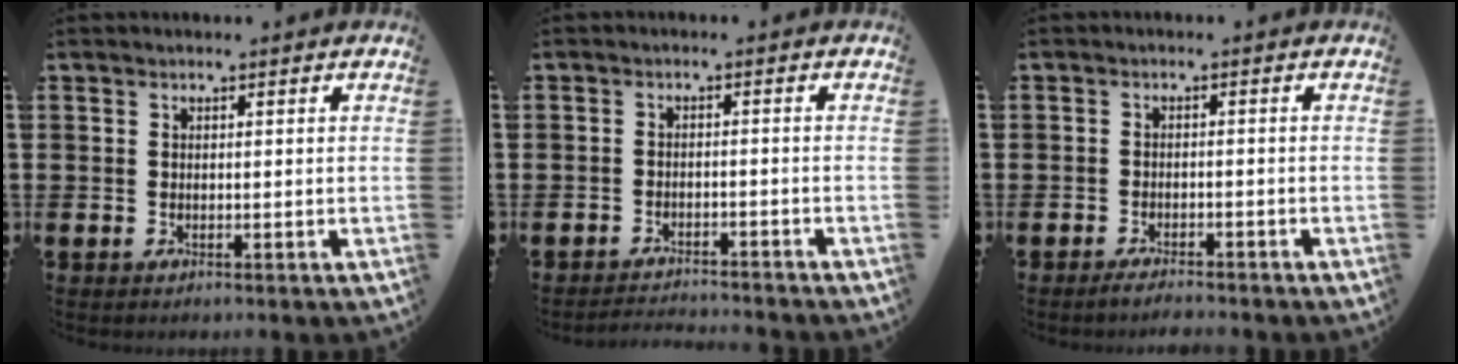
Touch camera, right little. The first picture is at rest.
{"total": 2.0, "force": [-2.0, -0.2, 0.0], "torque": [-0.003, 0.004, -0.042]}
{"total": 1.8, "force": [-1.7, 0.0, 0.7], "torque": [-0.012, 0.003, -0.032]}